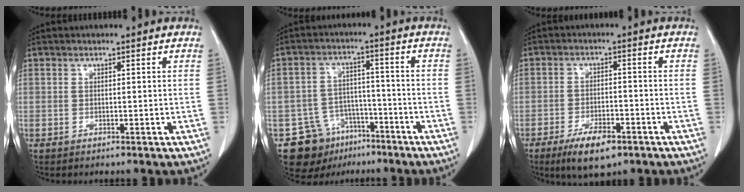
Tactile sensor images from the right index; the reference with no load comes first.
{"total": 10.2, "force": [-6.4, 7.6, 2.4], "torque": [-0.040, 0.030, -0.093]}
{"total": 7.3, "force": [-4.6, 2.5, 5.1], "torque": [-0.090, -0.007, -0.070]}